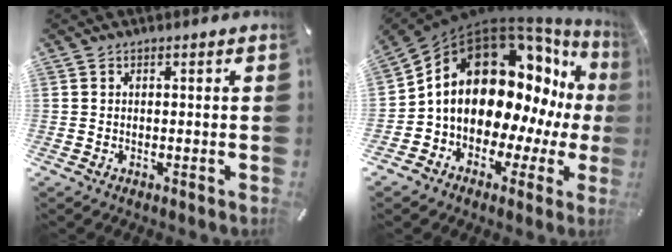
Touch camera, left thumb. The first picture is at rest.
{"total": 20.4, "force": [4.6, 14.1, 13.9], "torque": [-0.230, -0.055, 0.091]}